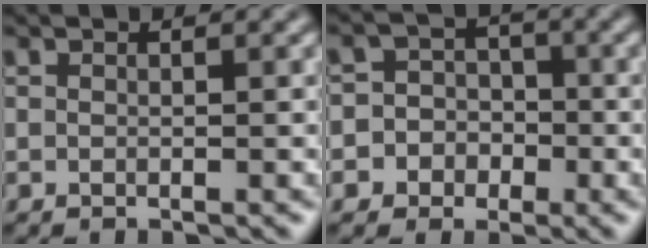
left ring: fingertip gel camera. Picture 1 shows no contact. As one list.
[{"total": 5.6, "force": [-2.0, 5.3, 0.5], "torque": [0.012, 0.010, -0.057]}]